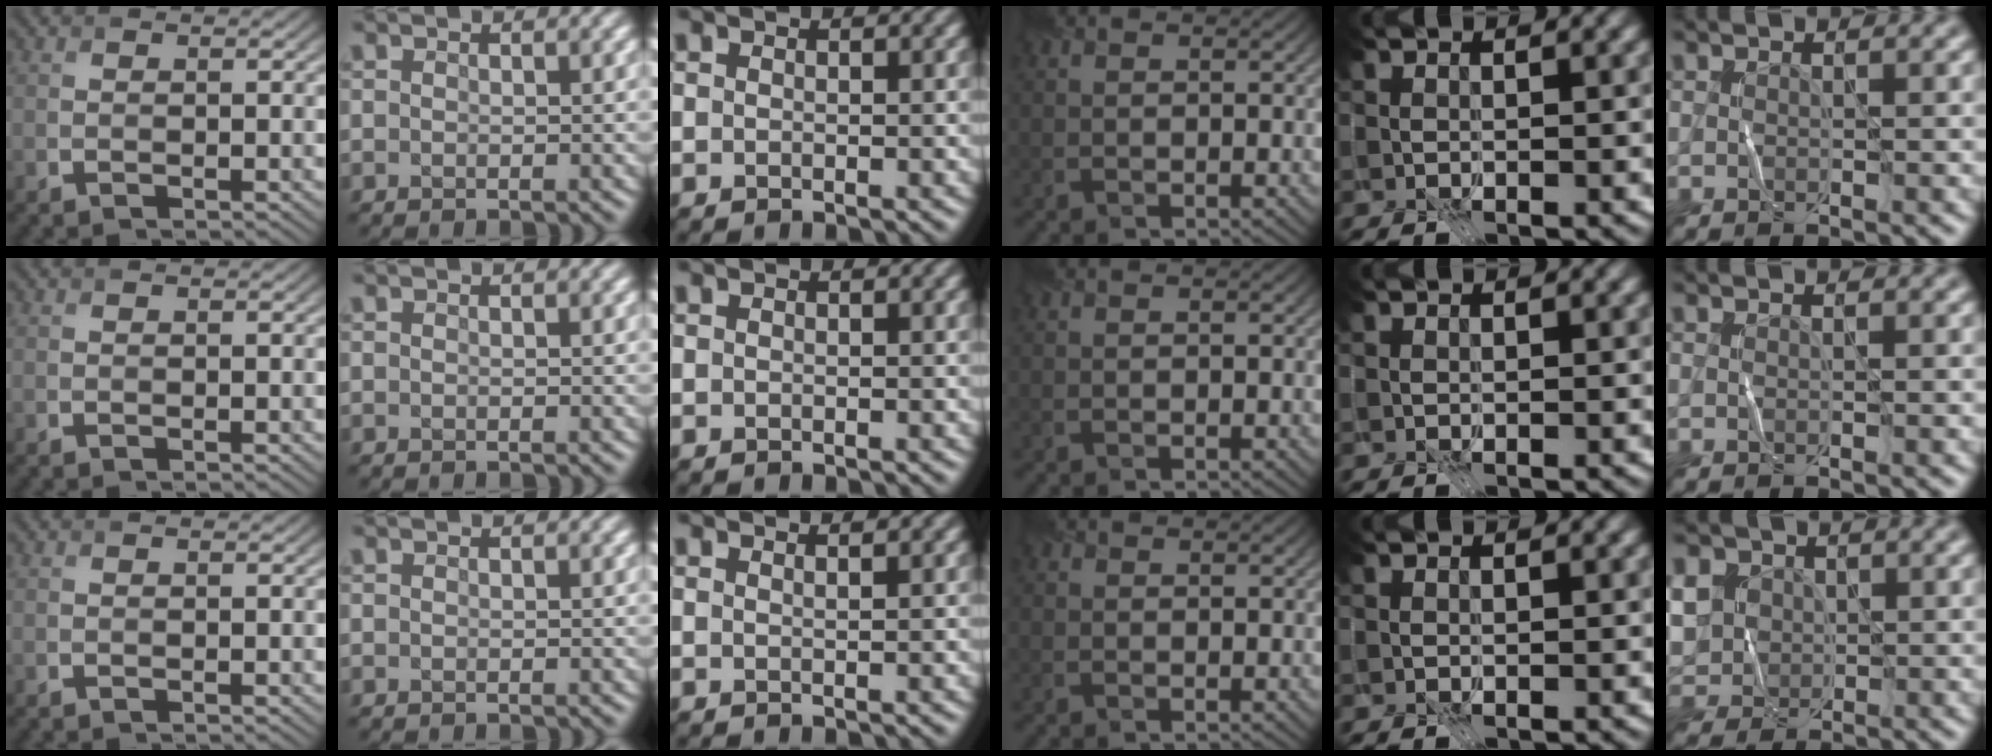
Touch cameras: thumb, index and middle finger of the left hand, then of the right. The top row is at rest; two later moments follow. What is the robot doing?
{"motion": "fold", "object": "coffee filter"}